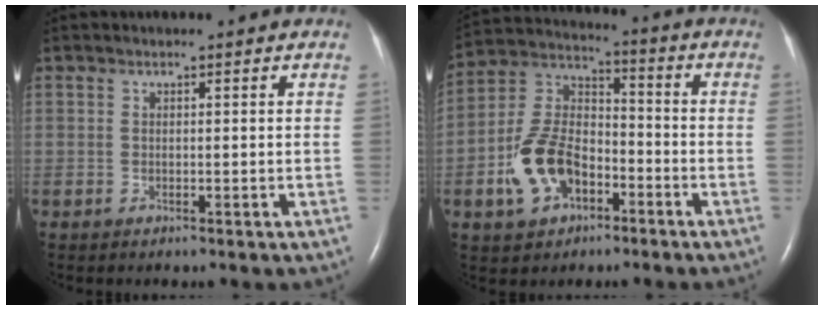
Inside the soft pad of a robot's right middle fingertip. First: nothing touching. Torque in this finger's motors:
{"motor_torque": [1.15, -0.99, 0.49, 0.17]}